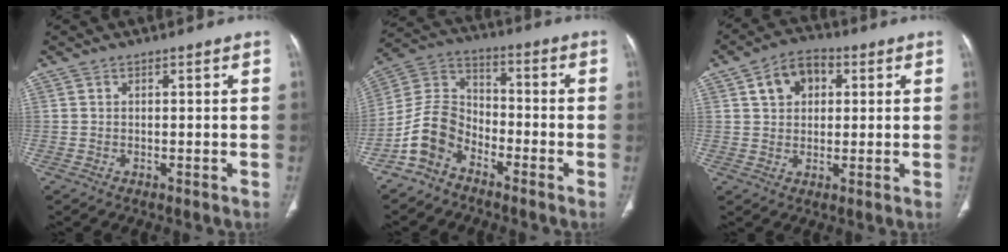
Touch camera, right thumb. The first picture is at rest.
{"total": 9.5, "force": [-5.9, 6.1, 4.2], "torque": [-0.076, 0.057, -0.131]}
{"total": 7.7, "force": [2.5, 5.5, 4.7], "torque": [-0.056, 0.006, 0.034]}